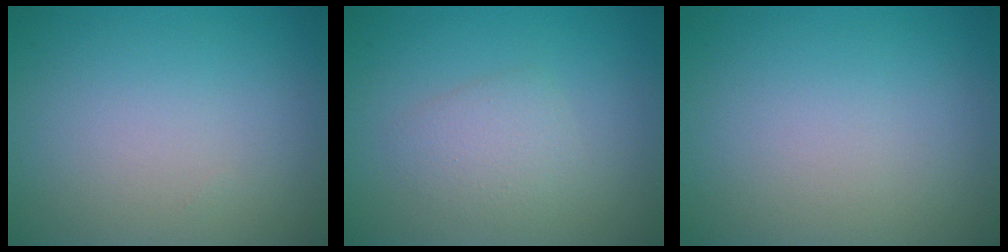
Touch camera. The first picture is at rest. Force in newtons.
{"total": 2.1, "press": 2.1, "slide": 0.2}
{"total": 0.0}